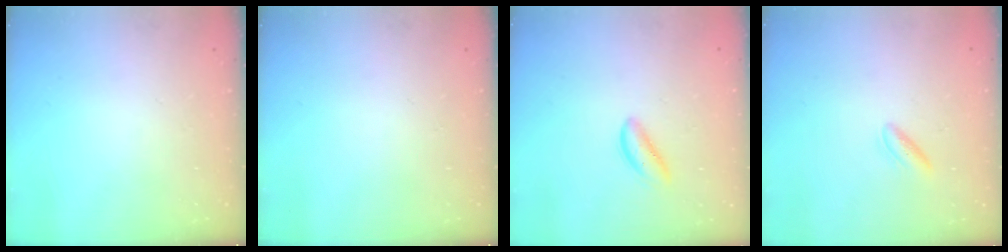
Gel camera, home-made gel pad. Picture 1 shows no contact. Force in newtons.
{"total": 0.0}
{"total": 2.2, "press": 2.2, "slide": 0.4}
{"total": 3.4, "press": 3.3, "slide": 0.9}